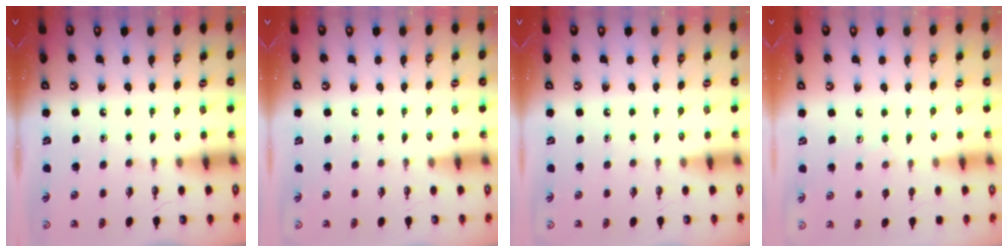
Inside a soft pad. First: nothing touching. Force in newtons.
{"total": 0.0}
{"total": 0.0}
{"total": 5.3, "press": 5.3, "slide": 0.5}